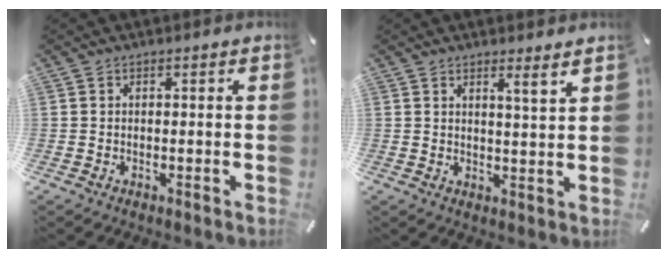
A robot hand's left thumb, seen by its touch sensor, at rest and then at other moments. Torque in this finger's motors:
{"motor_torque": [0.37, -0.25, 0.37, -0.02, 0.00]}